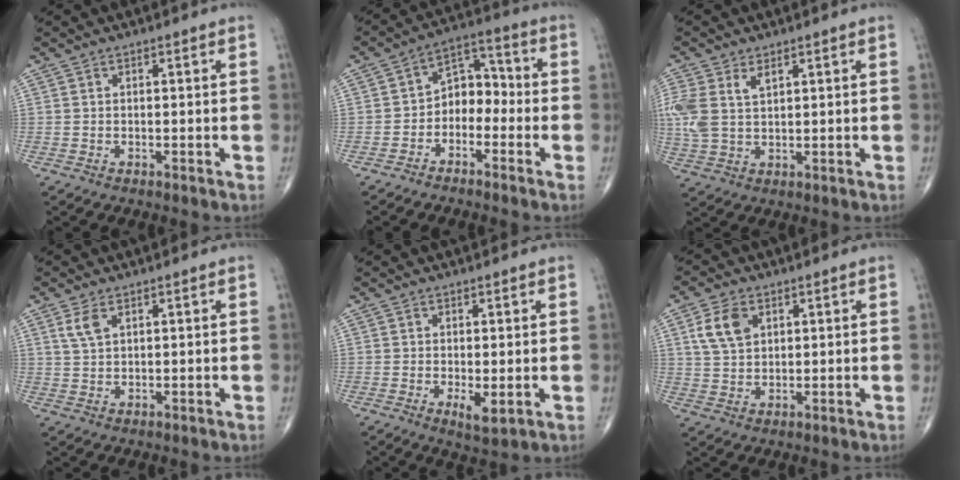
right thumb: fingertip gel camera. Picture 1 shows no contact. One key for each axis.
{"total": 7.6, "fx": -2.4, "fy": 5.5, "fz": 4.7, "tx": -0.044, "ty": 0.046, "tz": -0.057}
{"total": 8.4, "fx": 2.8, "fy": 5.0, "fz": 6.2, "tx": -0.153, "ty": 0.007, "tz": 0.063}
{"total": 3.2, "fx": 1.6, "fy": 1.6, "fz": 2.2, "tx": -0.046, "ty": 0.001, "tz": 0.039}
{"total": 3.3, "fx": -0.5, "fy": 1.1, "fz": 3.1, "tx": -0.050, "ty": -0.011, "tz": -0.005}
{"total": 6.7, "fx": 2.6, "fy": 4.4, "fz": 4.4, "tx": -0.075, "ty": -0.006, "tz": 0.052}